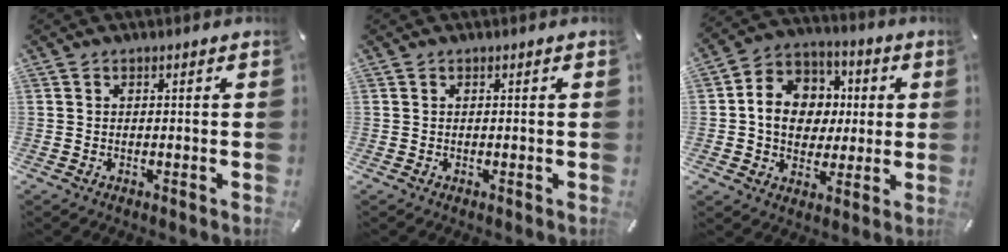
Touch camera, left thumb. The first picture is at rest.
{"total": 0.0}
{"total": 12.1, "force": [0.1, 10.8, 5.3], "torque": [-0.100, 0.013, 0.005]}